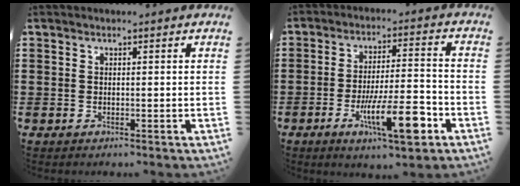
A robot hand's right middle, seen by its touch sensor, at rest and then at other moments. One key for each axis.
{"total": 11.5, "fx": -4.9, "fy": 2.9, "fz": 9.9, "tx": -0.171, "ty": 0.005, "tz": -0.082}